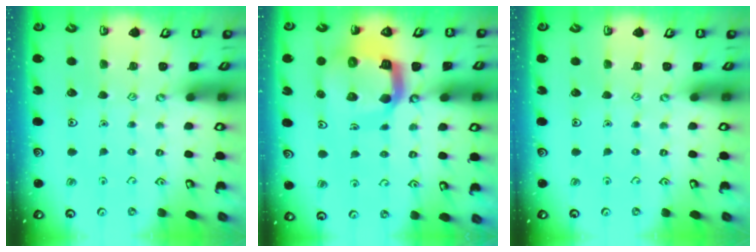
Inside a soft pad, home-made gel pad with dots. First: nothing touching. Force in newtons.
{"total": 16.1, "press": 15.9, "slide": 2.0}
{"total": 0.0}